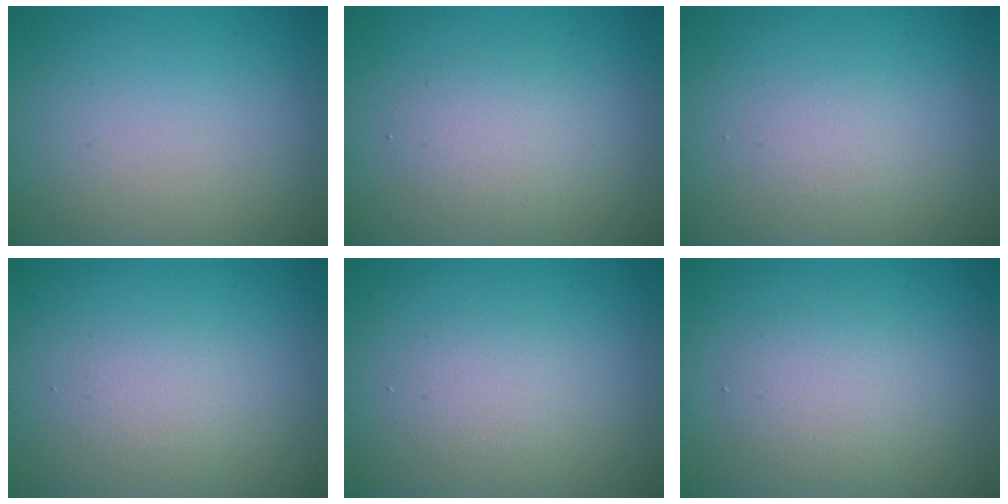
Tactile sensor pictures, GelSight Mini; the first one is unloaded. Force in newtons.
{"total": 2.3, "press": 2.3, "slide": 0.2}
{"total": 1.2, "press": 1.2, "slide": 0.0}
{"total": 1.7, "press": 1.7, "slide": 0.1}
{"total": 1.8, "press": 1.8, "slide": 0.1}
{"total": 2.4, "press": 2.4, "slide": 0.1}